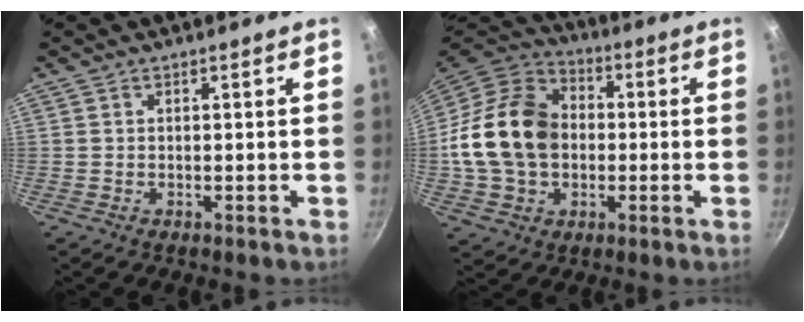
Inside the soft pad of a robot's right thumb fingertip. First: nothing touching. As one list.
[{"total": 19.1, "force": [-0.6, 14.6, 12.4], "torque": [-0.207, 0.031, -0.018]}]